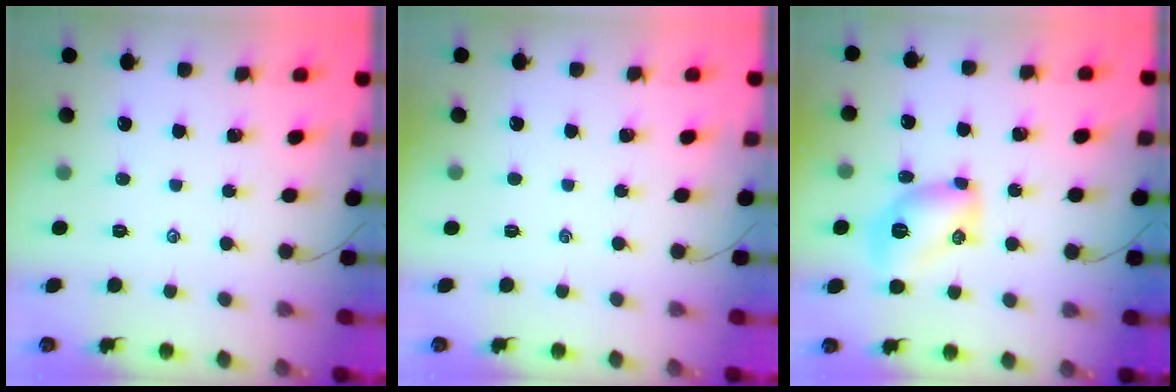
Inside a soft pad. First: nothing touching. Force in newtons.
{"total": 0.0}
{"total": 9.9, "press": 9.8, "slide": 0.9}